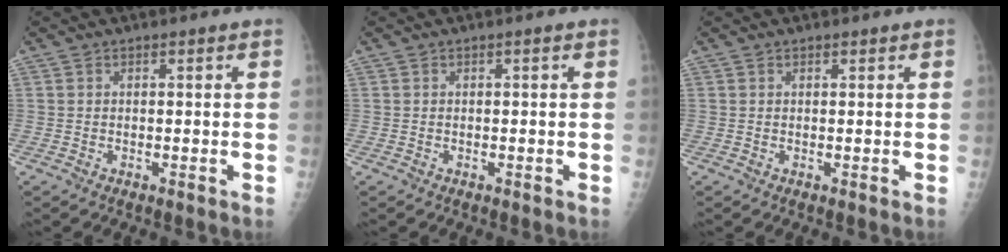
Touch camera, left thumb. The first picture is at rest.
{"total": 0.0}
{"total": 0.6, "force": [0.5, 0.3, 0.1], "torque": [-0.004, -0.004, 0.008]}